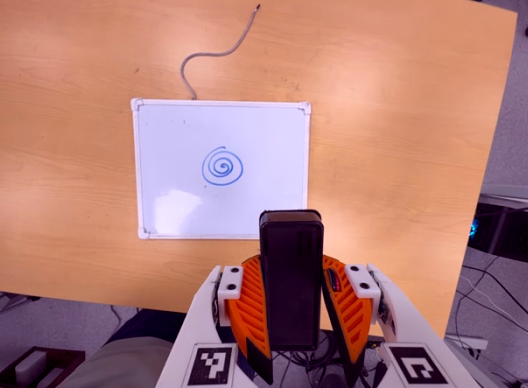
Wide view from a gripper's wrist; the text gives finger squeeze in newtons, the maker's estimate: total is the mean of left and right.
{"total": 8.7, "left": 7.4, "right": 10.0}